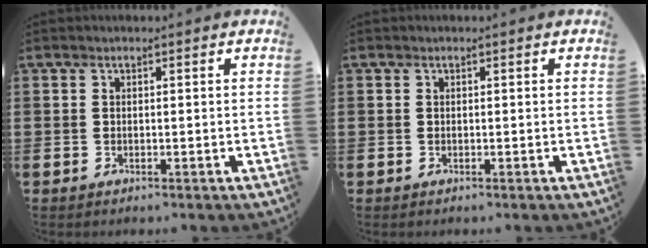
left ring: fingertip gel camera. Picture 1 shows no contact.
{"total": 0.0}